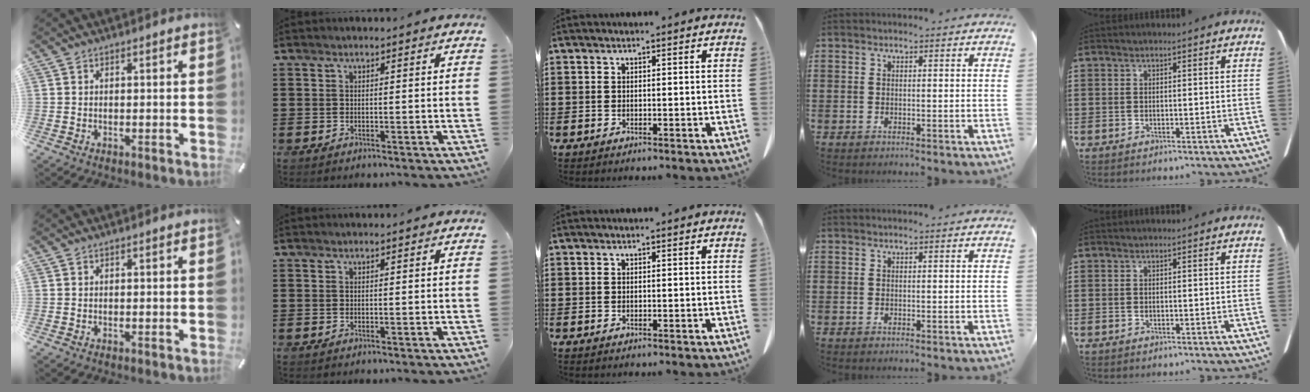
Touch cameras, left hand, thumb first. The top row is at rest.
{}